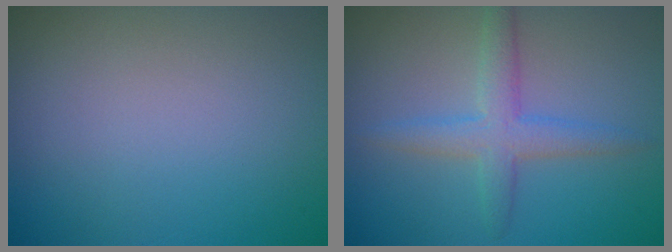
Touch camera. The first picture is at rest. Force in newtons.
{"total": 3.2, "press": 3.2, "slide": 0.1}